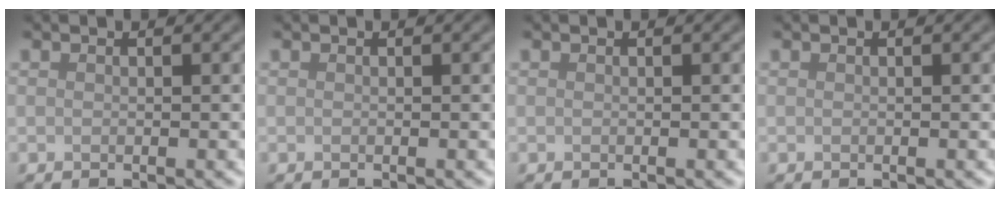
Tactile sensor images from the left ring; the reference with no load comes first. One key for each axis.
{"total": 0.0}
{"total": 0.0}
{"total": 0.0}